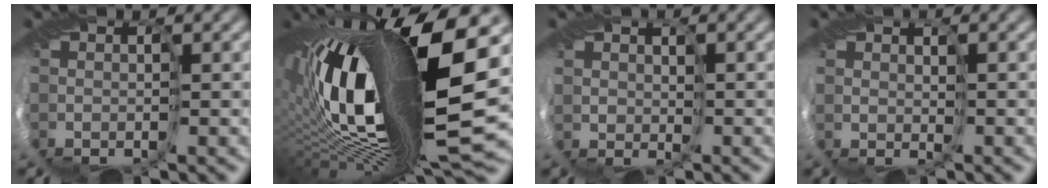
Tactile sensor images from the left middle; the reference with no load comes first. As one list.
[{"total": 17.5, "force": [0.0, 5.5, 16.6], "torque": [-0.314, -0.023, 0.003]}, {"total": 2.2, "force": [1.5, -0.2, -1.6], "torque": [0.020, 0.006, 0.032]}, {"total": 2.1, "force": [1.2, -0.9, -1.5], "torque": [0.019, 0.004, 0.024]}]